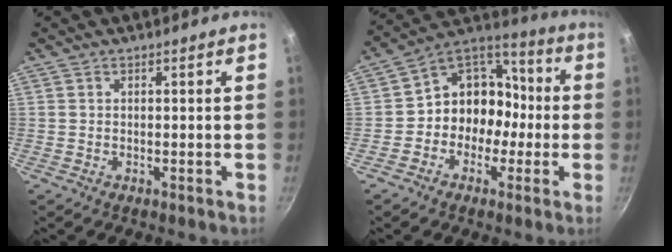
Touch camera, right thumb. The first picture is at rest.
{"total": 12.7, "force": [-2.4, 10.9, 6.1], "torque": [-0.034, 0.061, -0.055]}